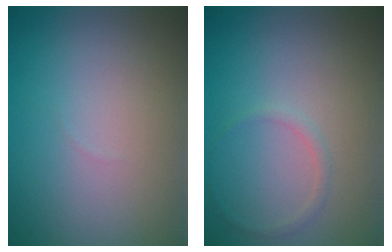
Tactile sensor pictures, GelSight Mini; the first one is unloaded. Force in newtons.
{"total": 0.8, "press": 0.8, "slide": 0.1}